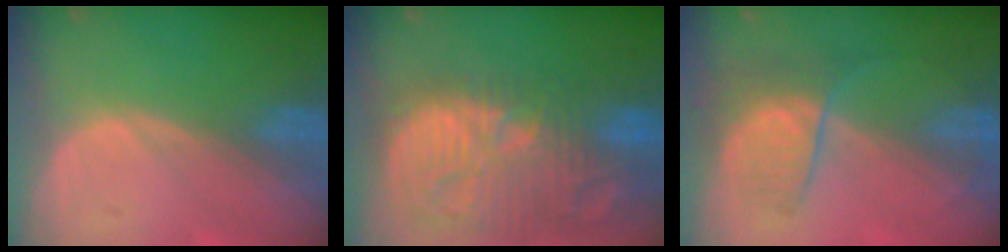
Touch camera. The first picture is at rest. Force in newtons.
{"total": 15.0, "press": 13.0, "slide": 7.4}
{"total": 6.6, "press": 6.0, "slide": 2.8}